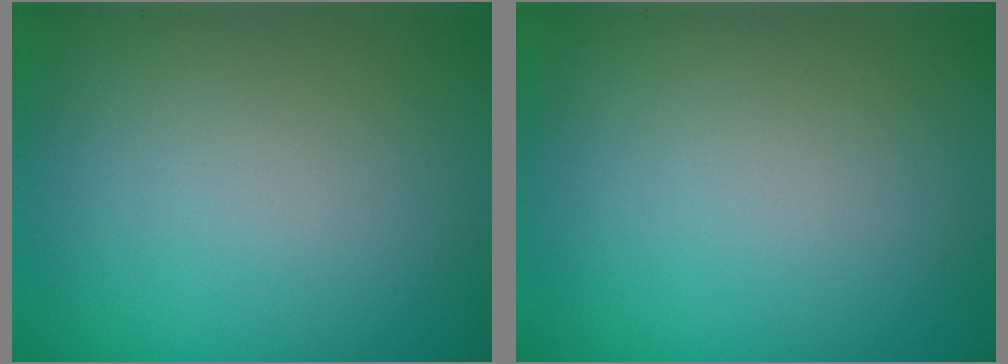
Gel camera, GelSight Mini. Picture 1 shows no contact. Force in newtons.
{"total": 0.0}